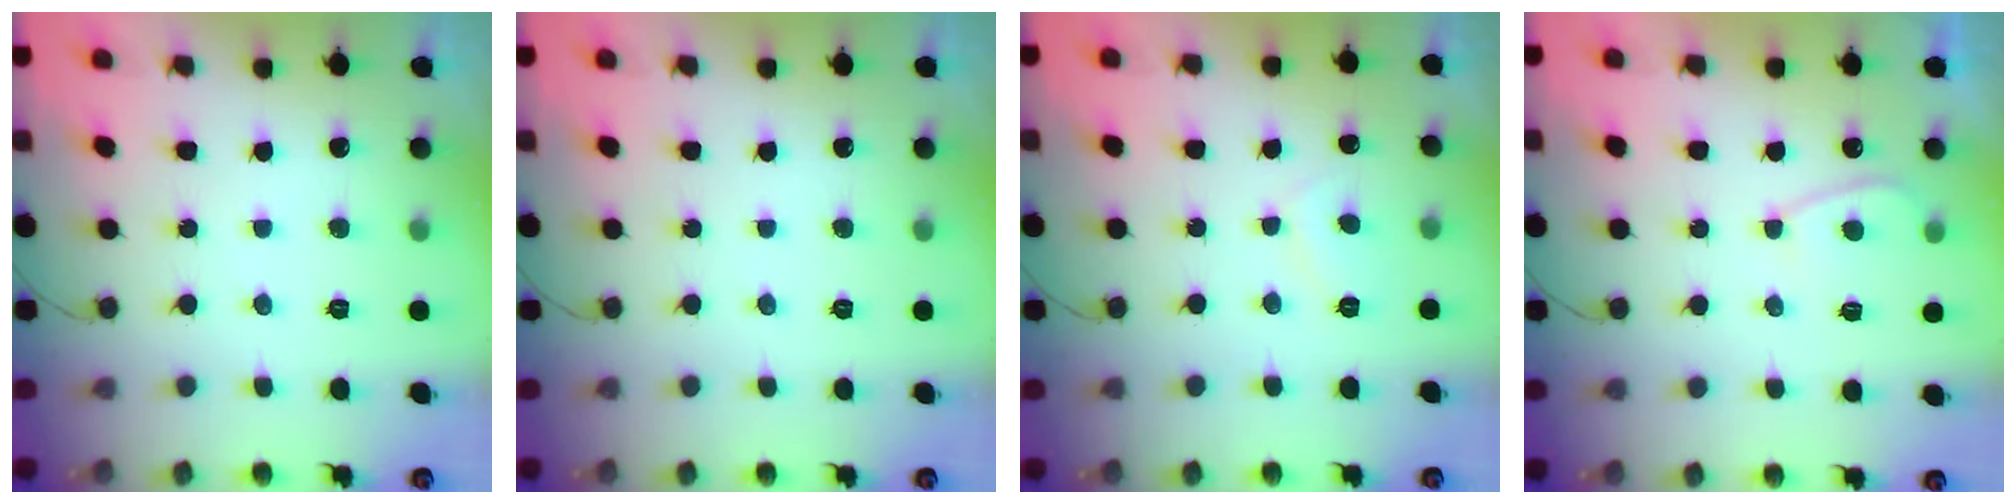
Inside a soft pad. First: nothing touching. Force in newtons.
{"total": 0.0}
{"total": 2.4, "press": 2.3, "slide": 0.7}
{"total": 4.0, "press": 4.0, "slide": 0.4}